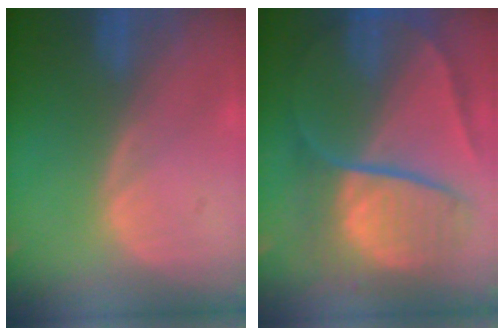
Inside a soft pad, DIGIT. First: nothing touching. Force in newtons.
{"total": 10.7, "press": 10.6, "slide": 1.0}